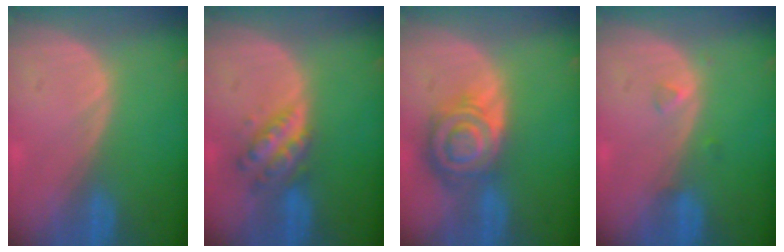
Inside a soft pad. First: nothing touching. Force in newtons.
{"total": 5.3, "press": 5.2, "slide": 0.4}
{"total": 8.6, "press": 7.4, "slide": 4.3}
{"total": 1.2, "press": 1.2, "slide": 0.1}